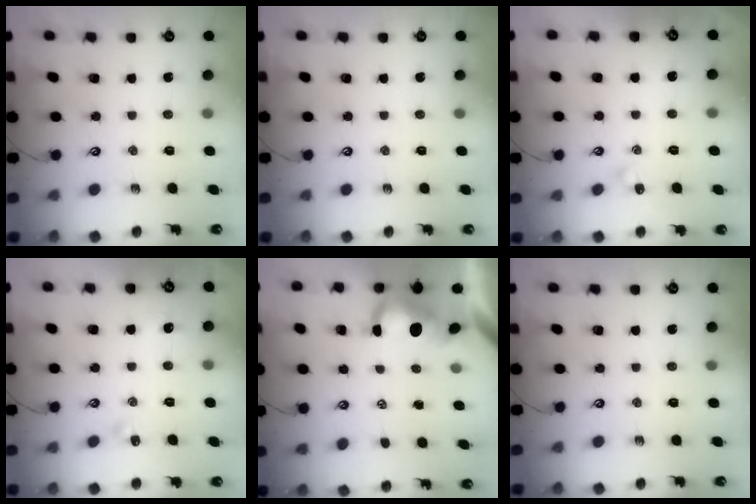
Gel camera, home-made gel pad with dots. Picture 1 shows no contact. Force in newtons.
{"total": 0.0}
{"total": 1.8, "press": 1.7, "slide": 0.5}
{"total": 1.1, "press": 1.0, "slide": 0.4}
{"total": 3.7, "press": 3.6, "slide": 0.9}
{"total": 0.0}